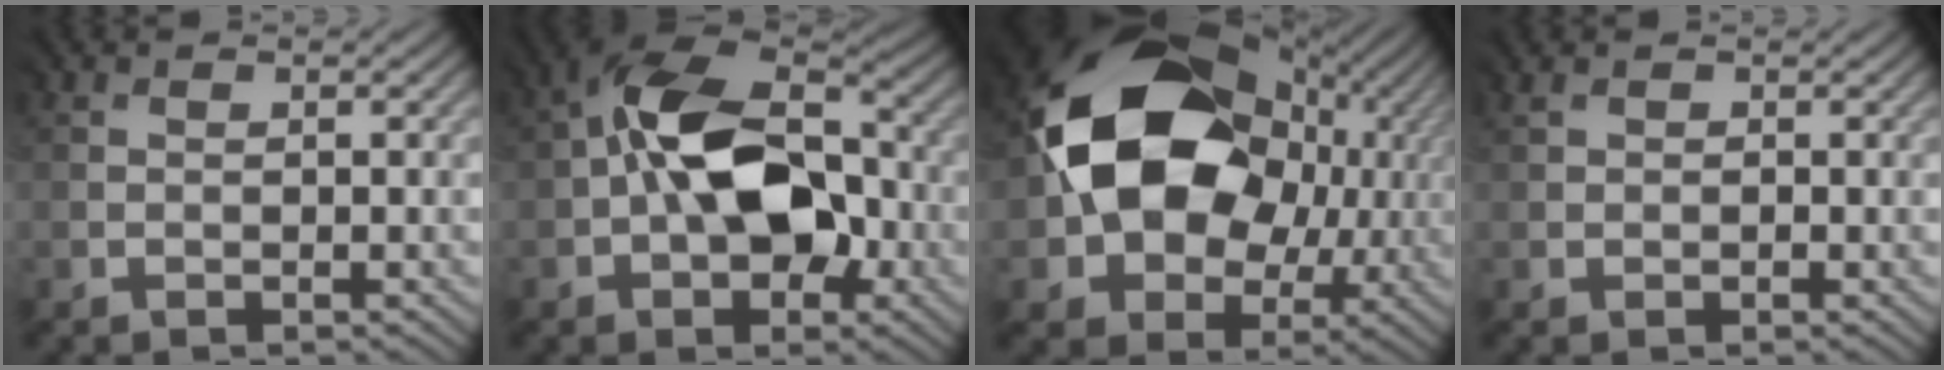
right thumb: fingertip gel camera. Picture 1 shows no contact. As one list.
[{"total": 13.0, "force": [-1.0, 7.8, 10.4], "torque": [-0.173, 0.020, -0.031]}, {"total": 18.0, "force": [2.4, 14.2, 10.7], "torque": [-0.198, -0.020, 0.058]}, {"total": 1.2, "force": [0.8, 0.8, 0.4], "torque": [-0.007, 0.001, 0.013]}]